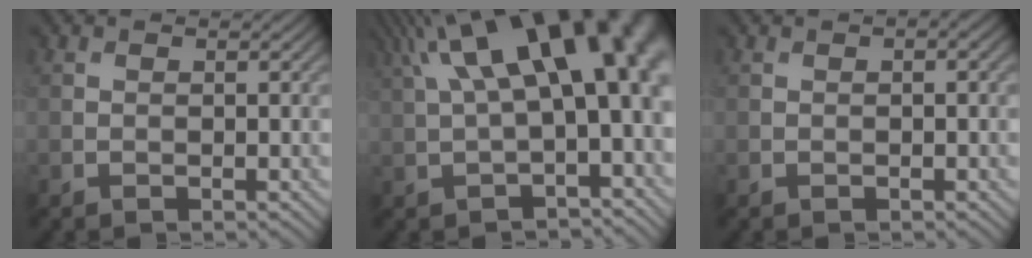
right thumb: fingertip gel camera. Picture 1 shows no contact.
{"total": 16.3, "force": [4.2, 6.2, 14.5], "torque": [-0.218, 0.034, 0.086]}
{"total": 1.2, "force": [0.3, 0.2, 1.2], "torque": [-0.015, 0.001, 0.007]}